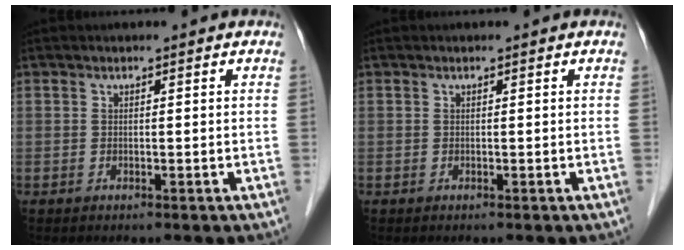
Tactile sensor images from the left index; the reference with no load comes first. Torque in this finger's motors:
{"motor_torque": [-0.07, -0.03, 0.02, 0.00]}